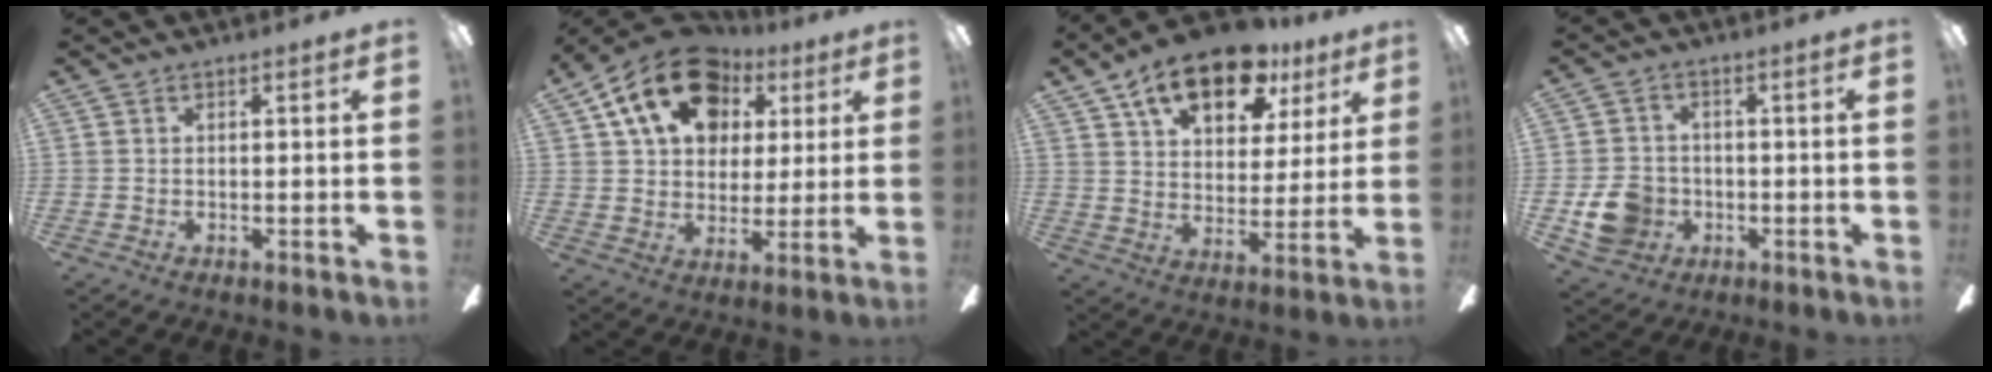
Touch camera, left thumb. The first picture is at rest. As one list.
[{"total": 19.2, "force": [9.7, 12.9, 10.4], "torque": [-0.181, -0.029, 0.177]}, {"total": 17.1, "force": [11.0, 8.6, 9.9], "torque": [-0.148, -0.050, 0.189]}, {"total": 8.4, "force": [-2.3, 7.3, 3.5], "torque": [-0.071, 0.018, -0.039]}]